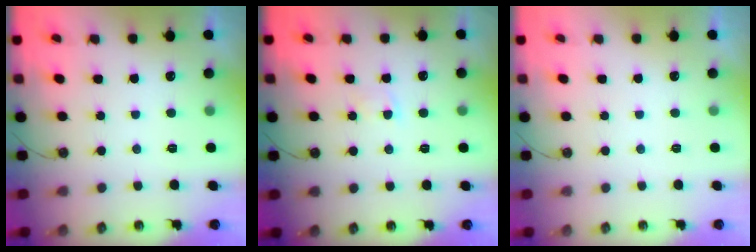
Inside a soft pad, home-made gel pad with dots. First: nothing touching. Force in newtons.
{"total": 1.9, "press": 1.9, "slide": 0.3}
{"total": 0.0}